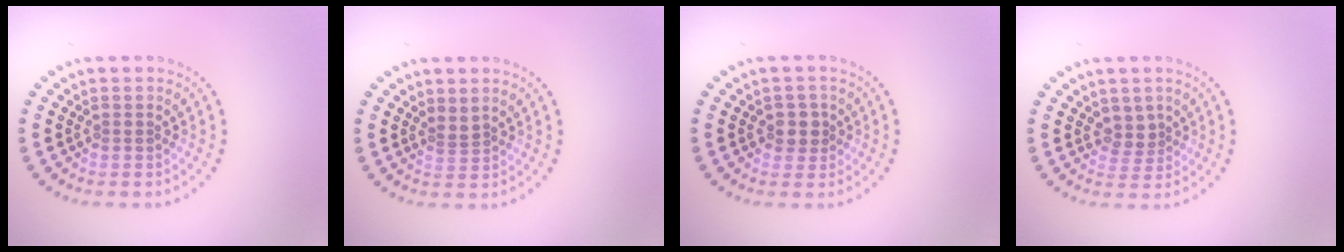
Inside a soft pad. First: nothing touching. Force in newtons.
{"total": 1.0, "press": 0.6, "slide": 0.8}
{"total": 1.9, "press": 1.8, "slide": 0.7}
{"total": 1.9, "press": 1.5, "slide": 1.2}